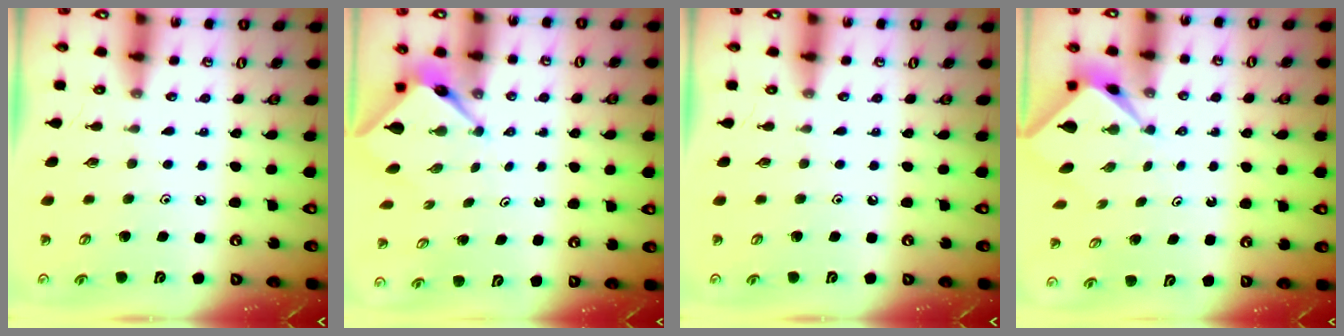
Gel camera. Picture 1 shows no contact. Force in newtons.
{"total": 3.9, "press": 3.9, "slide": 0.2}
{"total": 0.0}
{"total": 2.2, "press": 2.1, "slide": 0.2}